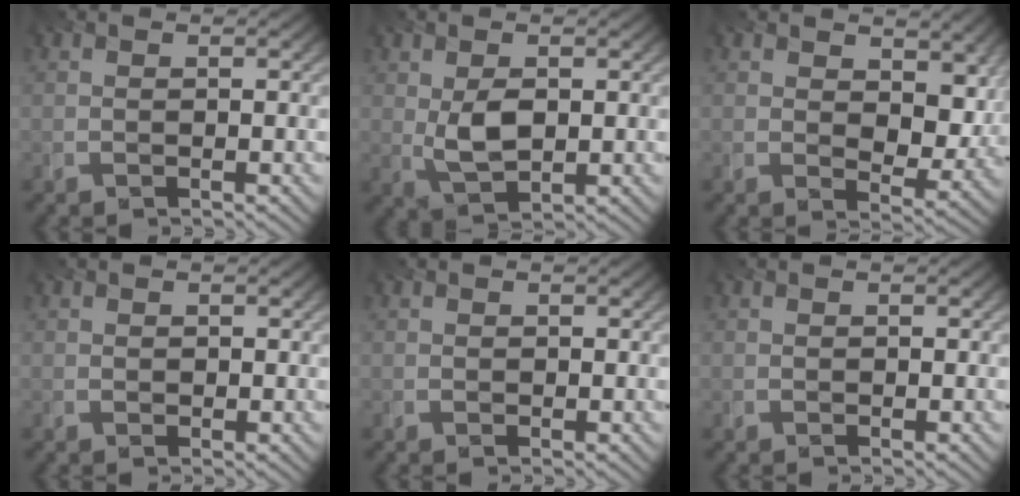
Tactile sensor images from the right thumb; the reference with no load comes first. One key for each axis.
{"total": 4.7, "fx": 0.3, "fy": 2.8, "fz": 3.8, "tx": -0.084, "ty": -0.002, "tz": 0.014}
{"total": 8.3, "fx": 2.2, "fy": 5.2, "fz": 6.1, "tx": -0.109, "ty": -0.014, "tz": 0.031}
{"total": 1.0, "fx": 0.5, "fy": 0.8, "fz": 0.3, "tx": -0.009, "ty": -0.002, "tz": 0.007}
{"total": 0.7, "fx": 0.4, "fy": 0.5, "fz": 0.2, "tx": -0.005, "ty": -0.001, "tz": 0.007}
{"total": 0.5, "fx": 0.3, "fy": 0.4, "fz": 0.1, "tx": -0.003, "ty": -0.001, "tz": 0.005}